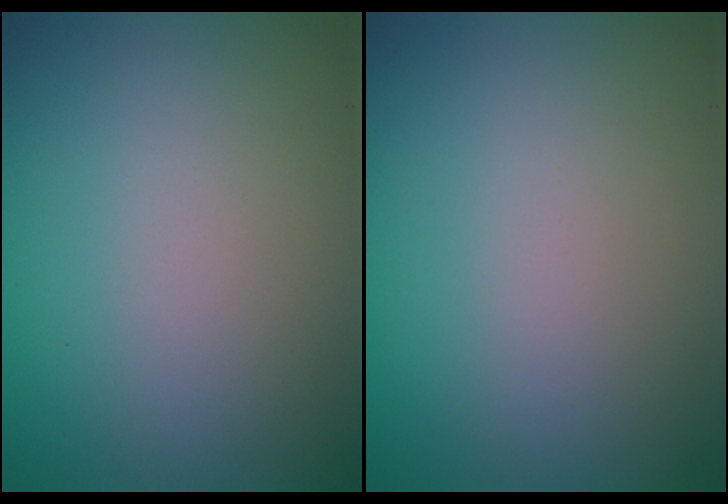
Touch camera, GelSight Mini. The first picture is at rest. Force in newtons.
{"total": 0.0}